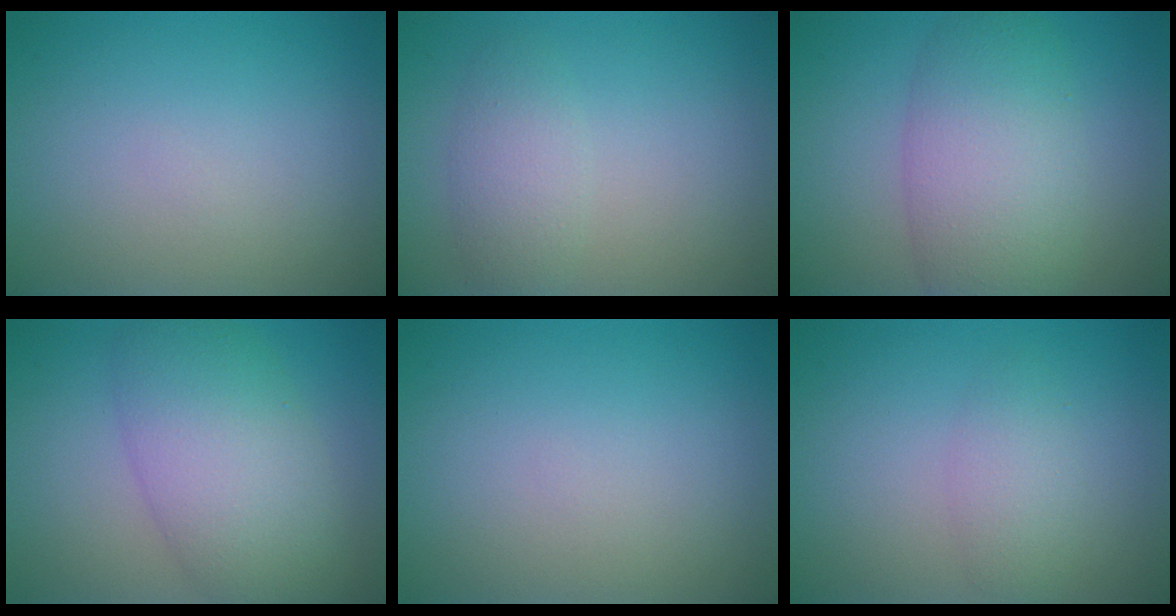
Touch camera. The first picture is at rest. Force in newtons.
{"total": 2.4, "press": 2.4, "slide": 0.1}
{"total": 7.1, "press": 7.1, "slide": 0.2}
{"total": 7.7, "press": 7.7, "slide": 0.4}
{"total": 0.0}
{"total": 2.1, "press": 2.1, "slide": 0.0}